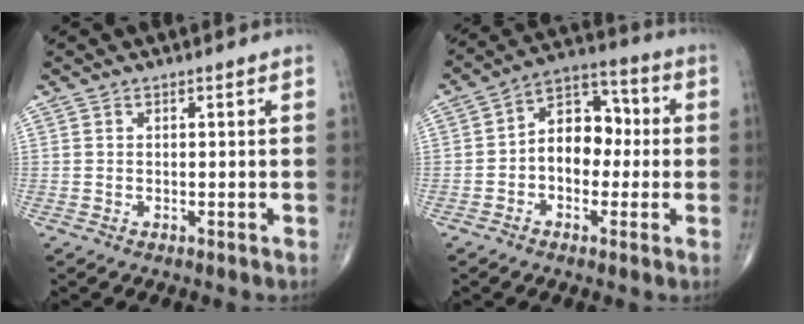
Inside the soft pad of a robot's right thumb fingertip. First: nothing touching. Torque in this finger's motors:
{"motor_torque": [-0.33, 0.70, 0.27, 0.07, 0.11]}